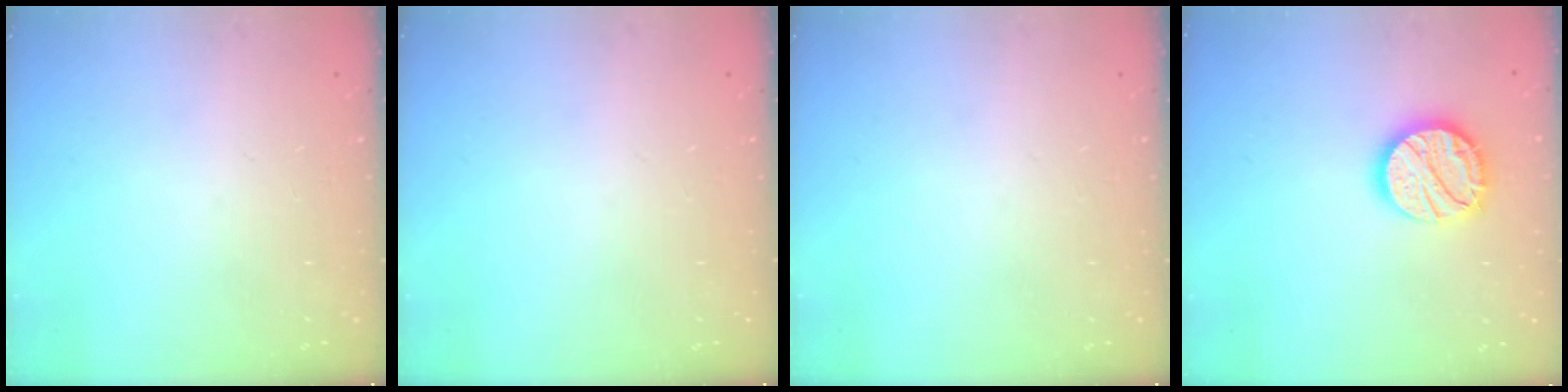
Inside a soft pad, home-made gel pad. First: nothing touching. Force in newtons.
{"total": 0.0}
{"total": 0.0}
{"total": 15.0, "press": 15.0, "slide": 1.2}